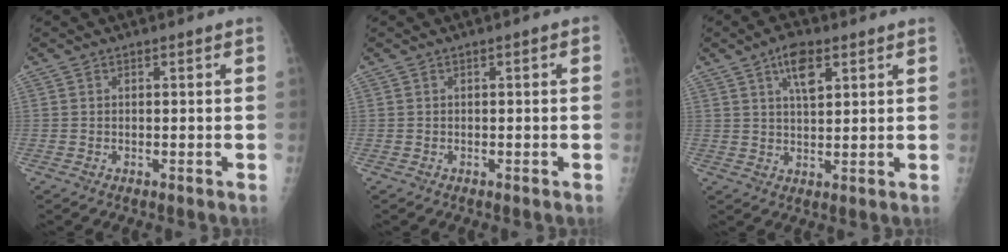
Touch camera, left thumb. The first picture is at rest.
{"total": 0.7, "force": [0.0, 0.2, 0.7], "torque": [-0.007, 0.002, -0.001]}
{"total": 6.2, "force": [3.2, 2.7, 4.6], "torque": [-0.071, -0.011, 0.053]}